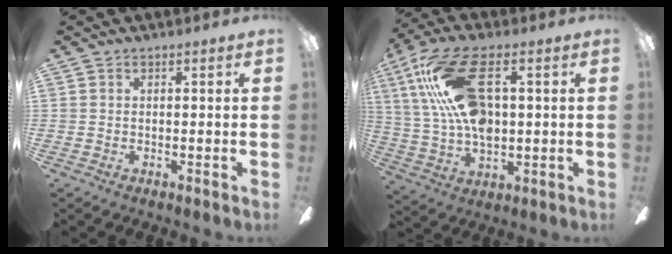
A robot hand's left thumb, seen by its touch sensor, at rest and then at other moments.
{"total": 19.6, "force": [5.6, 9.8, 16.0], "torque": [-0.331, -0.005, 0.094]}